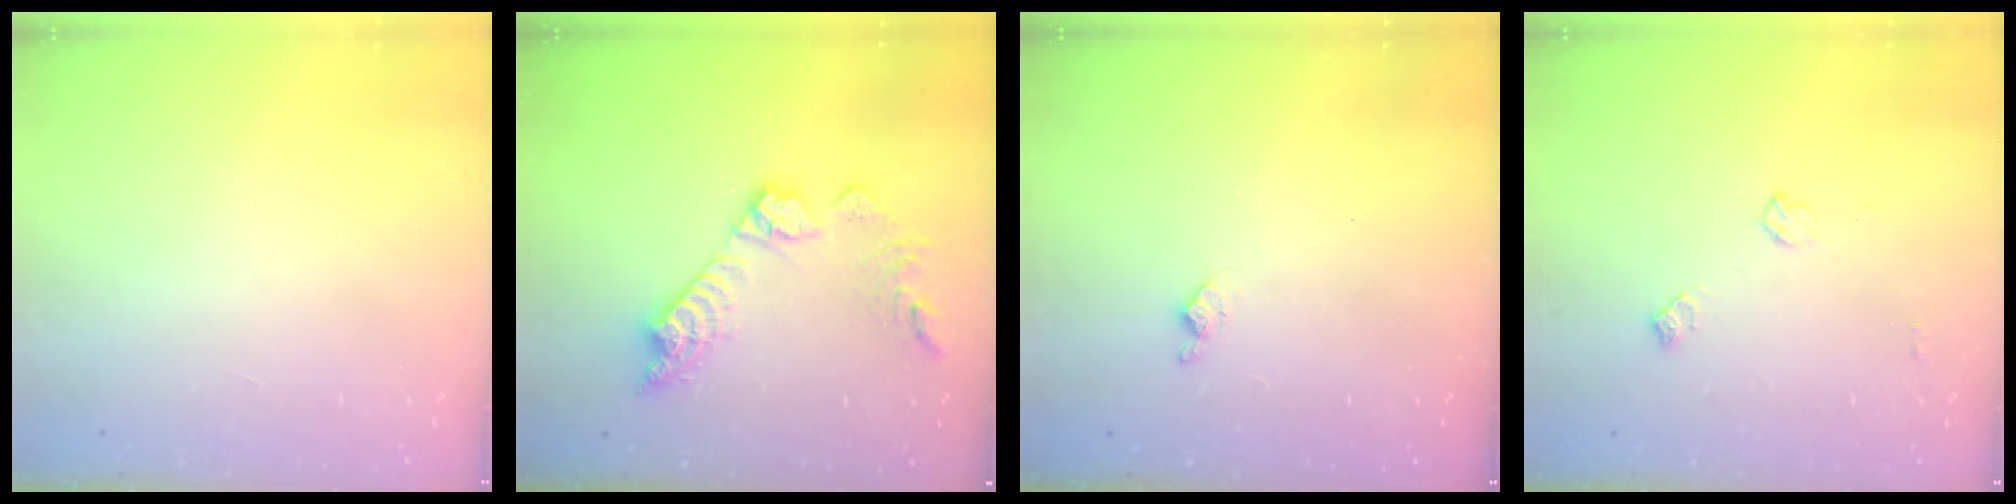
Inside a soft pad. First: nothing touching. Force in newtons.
{"total": 15.8, "press": 15.7, "slide": 1.1}
{"total": 6.8, "press": 6.7, "slide": 0.5}
{"total": 6.4, "press": 6.3, "slide": 0.9}